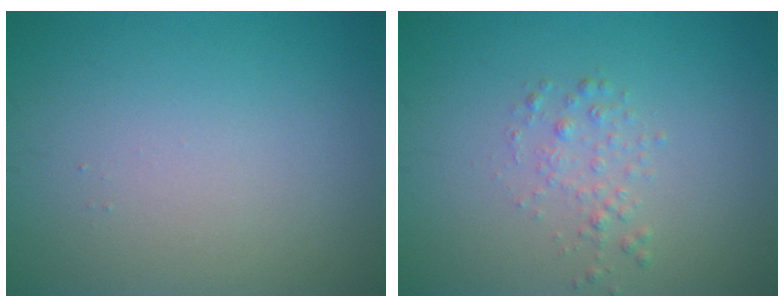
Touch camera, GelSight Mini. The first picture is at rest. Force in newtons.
{"total": 1.4, "press": 1.4, "slide": 0.1}